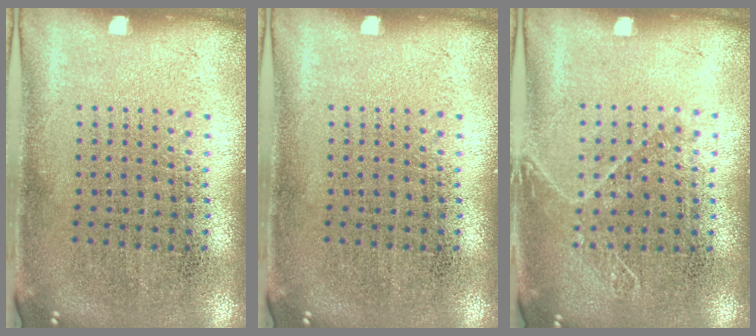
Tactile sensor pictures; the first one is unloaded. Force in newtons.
{"total": 0.0}
{"total": 1.0, "press": 0.9, "slide": 0.3}